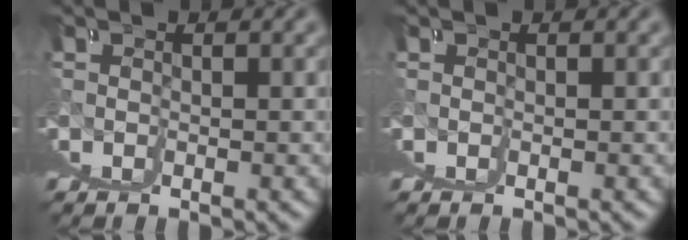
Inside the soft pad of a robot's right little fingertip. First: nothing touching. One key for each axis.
{"total": 0.0}